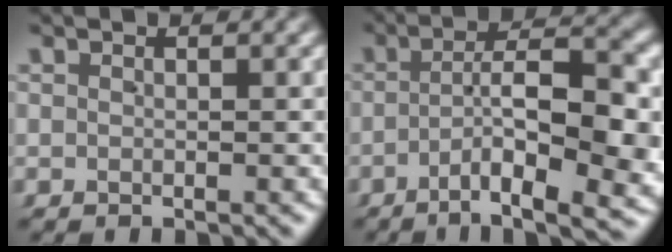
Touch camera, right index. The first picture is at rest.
{"total": 9.7, "force": [-3.4, 3.1, 8.5], "torque": [-0.120, -0.018, -0.045]}